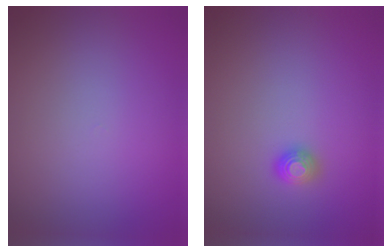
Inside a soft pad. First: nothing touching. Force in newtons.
{"total": 1.1, "press": 1.1, "slide": 0.2}